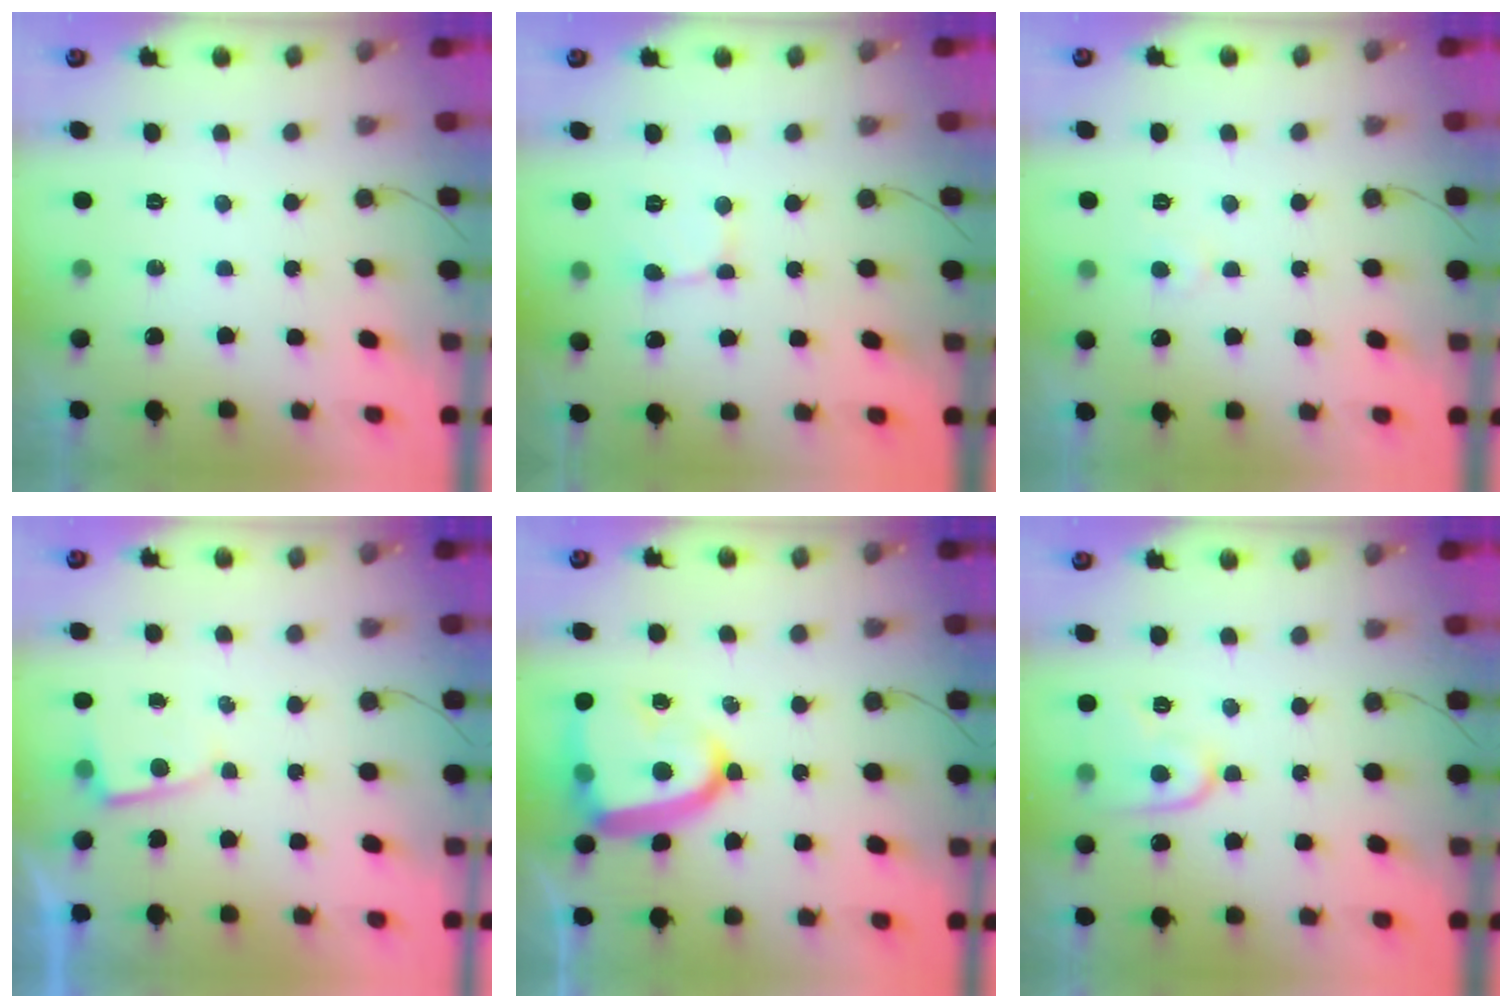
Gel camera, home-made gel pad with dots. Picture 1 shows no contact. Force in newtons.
{"total": 1.6, "press": 1.6, "slide": 0.1}
{"total": 3.6, "press": 3.6, "slide": 0.4}
{"total": 2.0, "press": 2.0, "slide": 0.2}
{"total": 17.0, "press": 16.9, "slide": 1.6}
{"total": 9.8, "press": 9.8, "slide": 0.8}